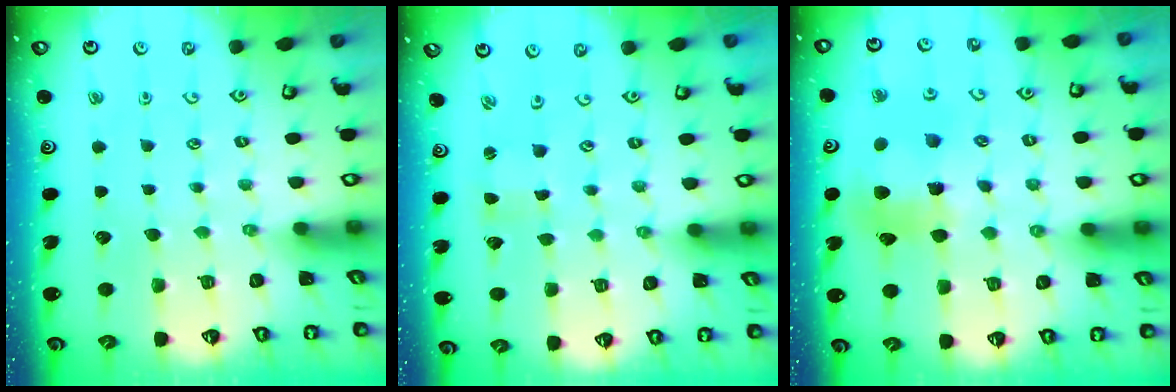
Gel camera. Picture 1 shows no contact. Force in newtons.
{"total": 0.7, "press": 0.7, "slide": 0.2}
{"total": 11.0, "press": 10.9, "slide": 1.4}